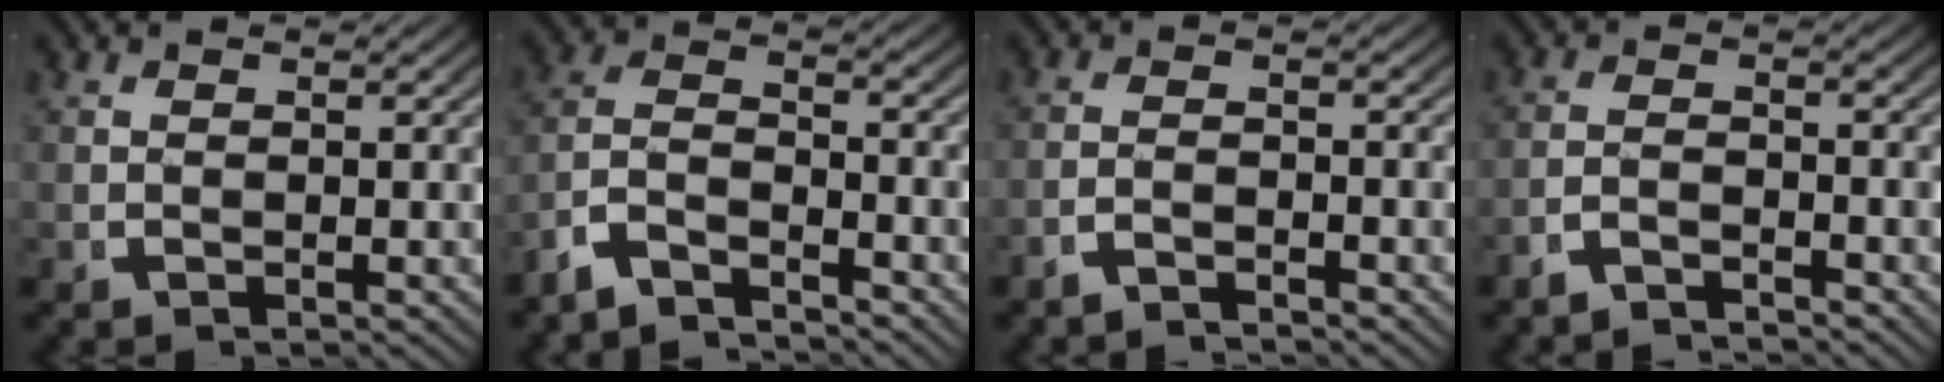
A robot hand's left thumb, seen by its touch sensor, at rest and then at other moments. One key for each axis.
{"total": 6.1, "fx": -3.5, "fy": 3.8, "fz": 3.4, "tx": -0.068, "ty": -0.022, "tz": -0.063}
{"total": 2.1, "fx": -2.0, "fy": 0.4, "fz": 0.4, "tx": -0.002, "ty": -0.002, "tz": -0.042}
{"total": 2.6, "fx": -2.4, "fy": 0.5, "fz": 0.5, "tx": -0.007, "ty": -0.006, "tz": -0.047}